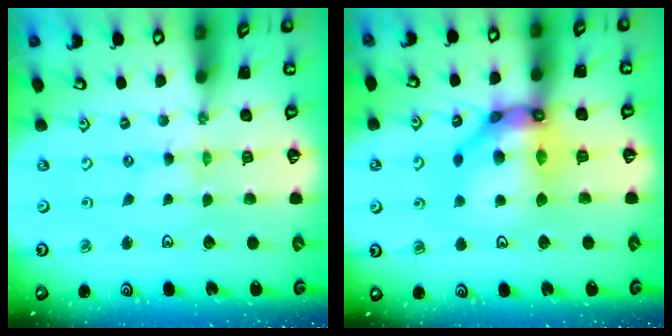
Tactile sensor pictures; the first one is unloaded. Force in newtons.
{"total": 16.3, "press": 16.3, "slide": 1.3}